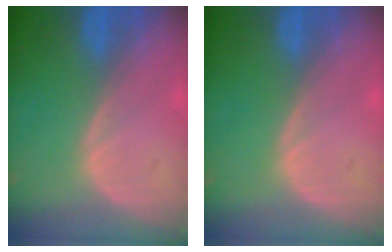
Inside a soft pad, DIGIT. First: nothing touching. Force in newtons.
{"total": 0.0}